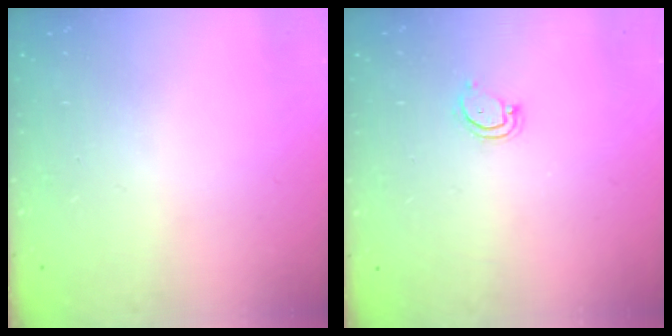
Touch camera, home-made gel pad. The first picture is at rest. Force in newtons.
{"total": 2.5, "press": 2.5, "slide": 0.1}